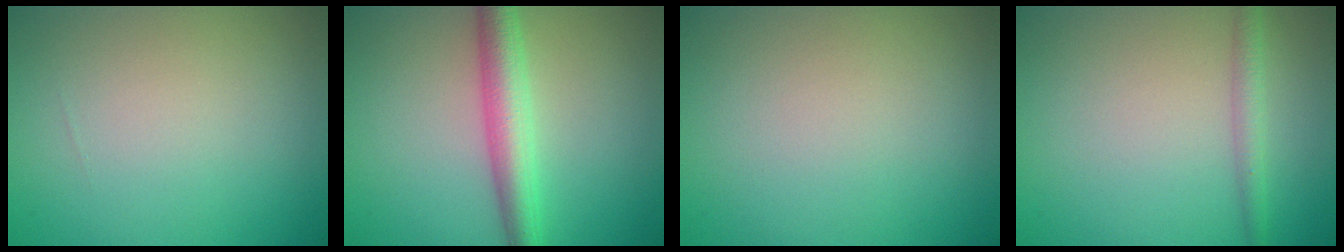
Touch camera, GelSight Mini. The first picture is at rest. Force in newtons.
{"total": 4.6, "press": 4.6, "slide": 0.1}
{"total": 0.0}
{"total": 1.8, "press": 1.8, "slide": 0.1}